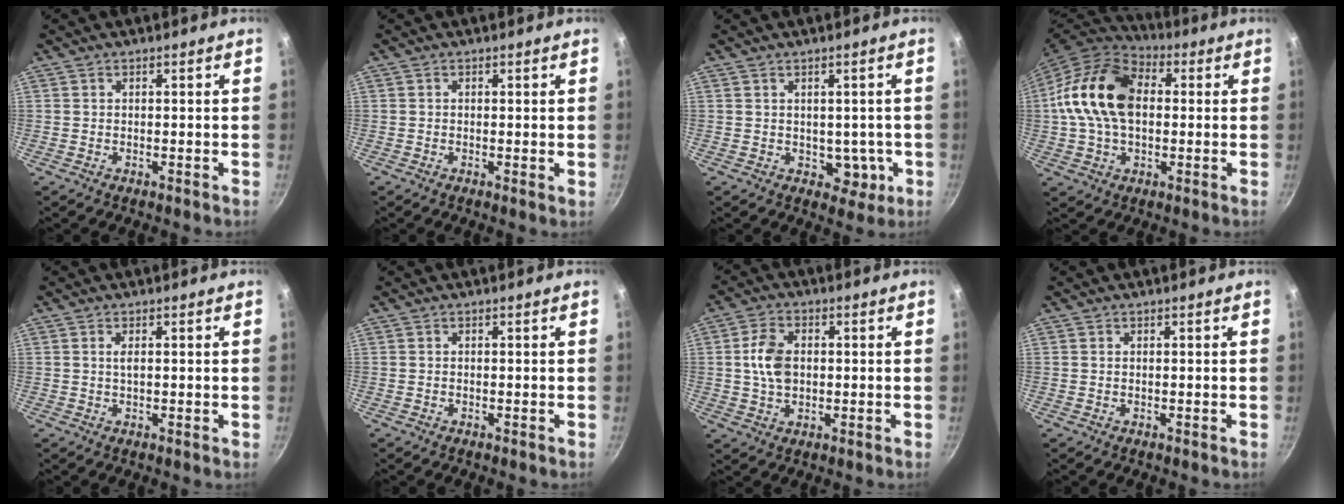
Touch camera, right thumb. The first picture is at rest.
{"total": 0.5, "force": [0.0, 0.2, 0.5], "torque": [-0.007, -0.003, -0.003]}
{"total": 4.5, "force": [-0.3, 3.5, 2.8], "torque": [-0.004, 0.006, 0.006]}
{"total": 18.0, "force": [1.5, 12.0, 13.3], "torque": [-0.231, 0.028, 0.011]}
{"total": 1.4, "force": [0.3, 0.4, 1.3], "torque": [-0.024, 0.000, 0.003]}
{"total": 0.0}
{"total": 7.4, "force": [0.5, 5.0, 5.4], "torque": [-0.091, 0.010, 0.006]}
{"total": 0.0}